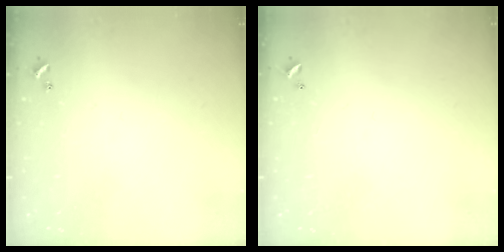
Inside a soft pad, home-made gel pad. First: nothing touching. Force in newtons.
{"total": 2.9, "press": 2.9, "slide": 0.1}